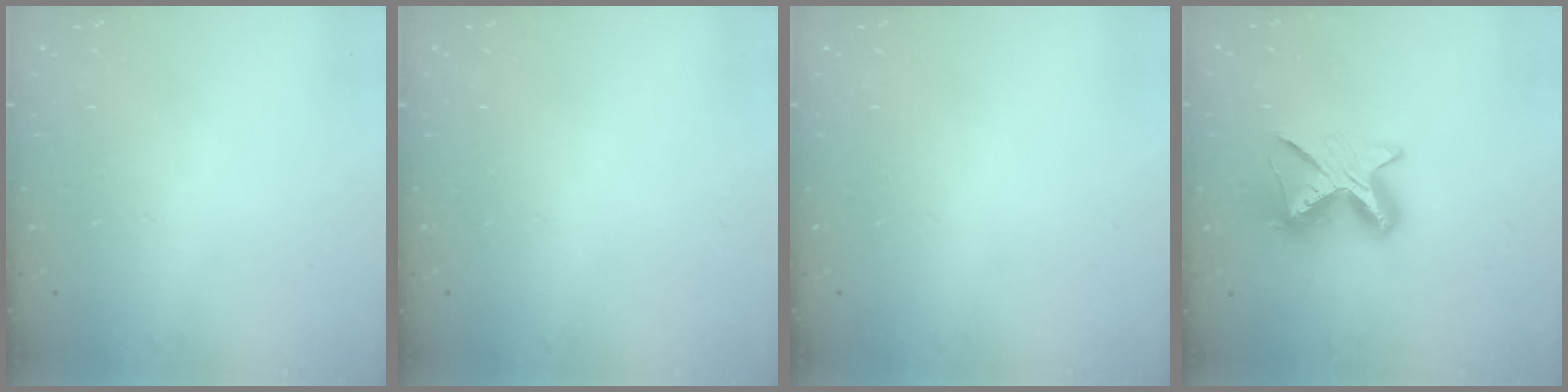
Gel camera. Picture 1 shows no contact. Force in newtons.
{"total": 0.0}
{"total": 0.0}
{"total": 9.1, "press": 9.0, "slide": 1.0}